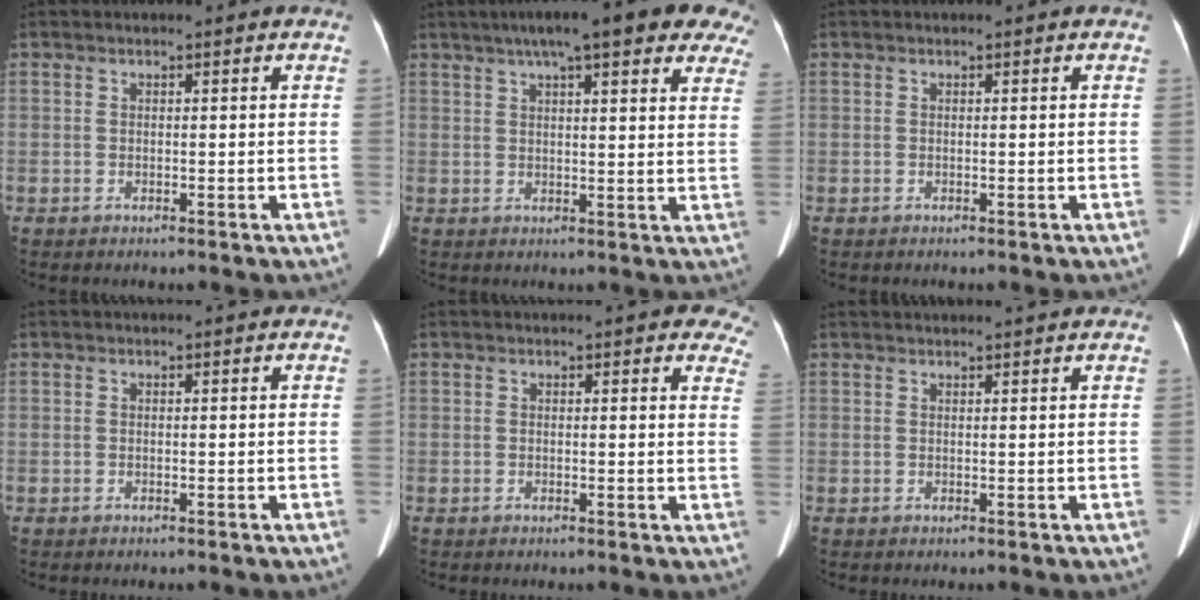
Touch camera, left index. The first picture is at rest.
{"total": 20.0, "force": [14.6, 3.6, 13.2], "torque": [-0.185, 0.045, 0.172]}
{"total": 0.0}
{"total": 0.0}
{"total": 7.5, "force": [6.0, 2.1, 4.0], "torque": [-0.026, -0.009, 0.043]}
{"total": 5.2, "force": [4.9, -0.2, 1.5], "torque": [-0.014, 0.030, 0.060]}